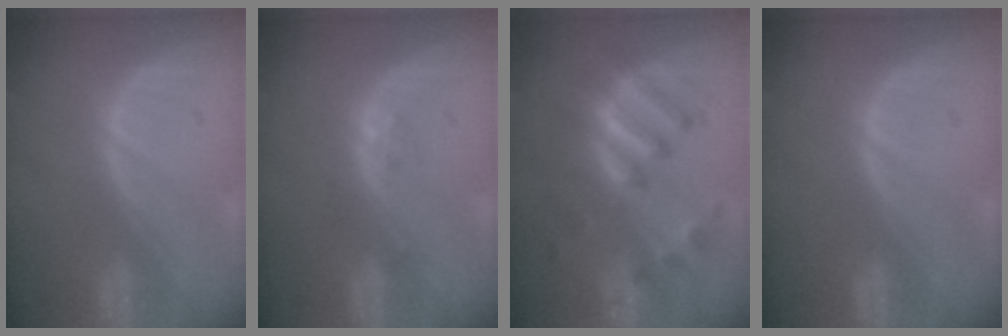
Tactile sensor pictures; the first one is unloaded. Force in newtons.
{"total": 1.6, "press": 1.6, "slide": 0.1}
{"total": 8.2, "press": 8.1, "slide": 1.5}
{"total": 0.0}